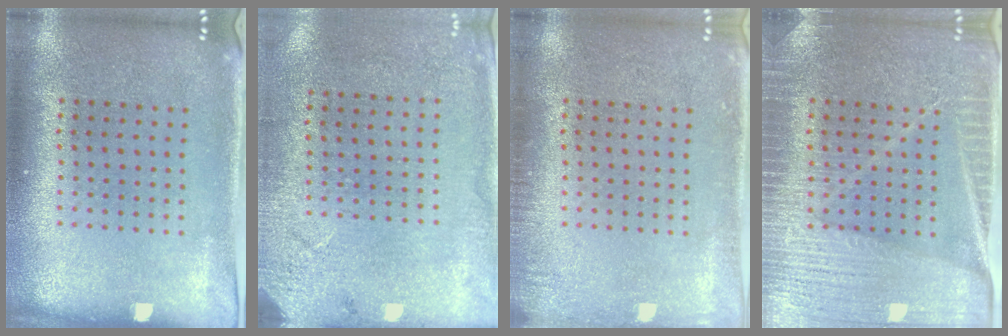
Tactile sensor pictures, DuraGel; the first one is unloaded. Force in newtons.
{"total": 2.7, "press": 2.3, "slide": 1.3}
{"total": 1.3, "press": 1.2, "slide": 0.2}
{"total": 4.0, "press": 3.7, "slide": 1.4}